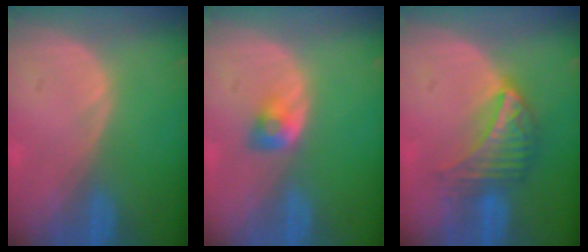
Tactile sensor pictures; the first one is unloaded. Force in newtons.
{"total": 2.8, "press": 2.5, "slide": 1.3}
{"total": 7.4, "press": 6.5, "slide": 3.6}